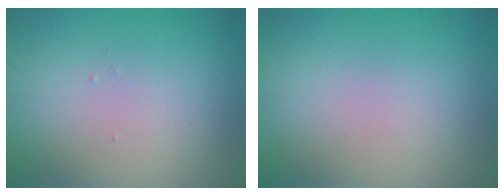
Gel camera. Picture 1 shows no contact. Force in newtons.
{"total": 0.0}